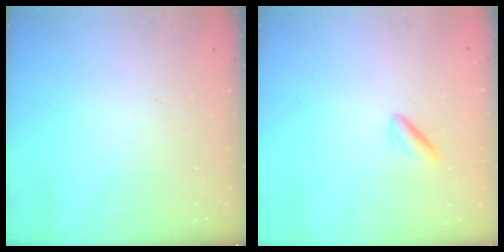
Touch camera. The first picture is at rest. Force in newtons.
{"total": 1.2, "press": 0.8, "slide": 0.8}